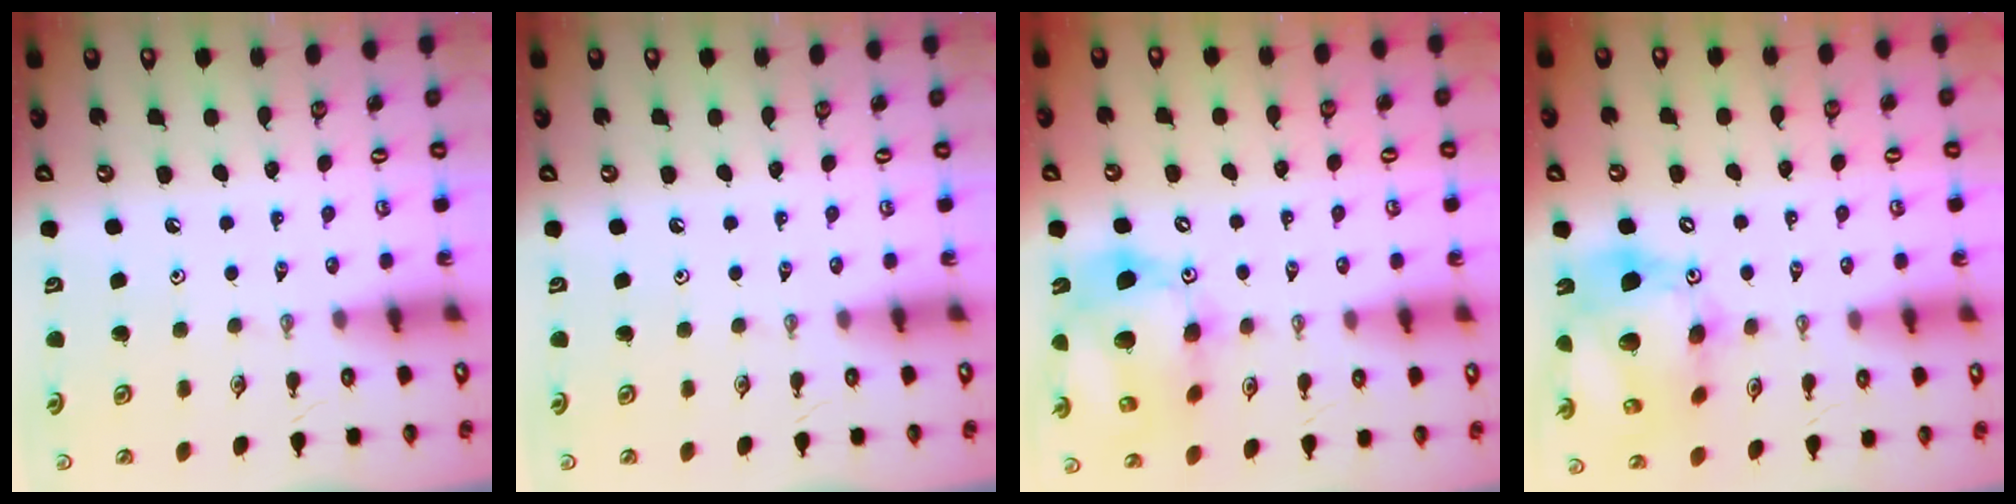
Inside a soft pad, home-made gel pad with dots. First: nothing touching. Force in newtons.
{"total": 0.0}
{"total": 16.9, "press": 16.7, "slide": 2.8}
{"total": 19.3, "press": 19.0, "slide": 3.2}